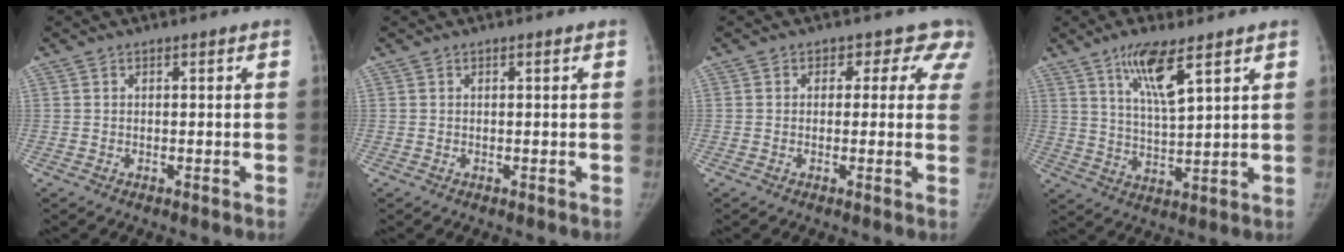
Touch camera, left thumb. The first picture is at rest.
{"total": 0.0}
{"total": 6.0, "force": [4.1, 4.3, 0.8], "torque": [0.046, -0.007, 0.017]}
{"total": 9.1, "force": [5.4, 2.0, 7.0], "torque": [-0.128, -0.030, 0.106]}